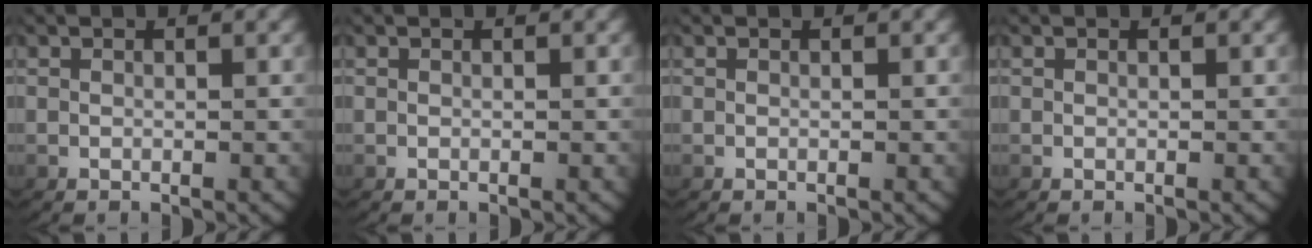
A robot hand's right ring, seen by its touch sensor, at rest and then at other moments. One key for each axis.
{"total": 0.0}
{"total": 0.0}
{"total": 0.0}